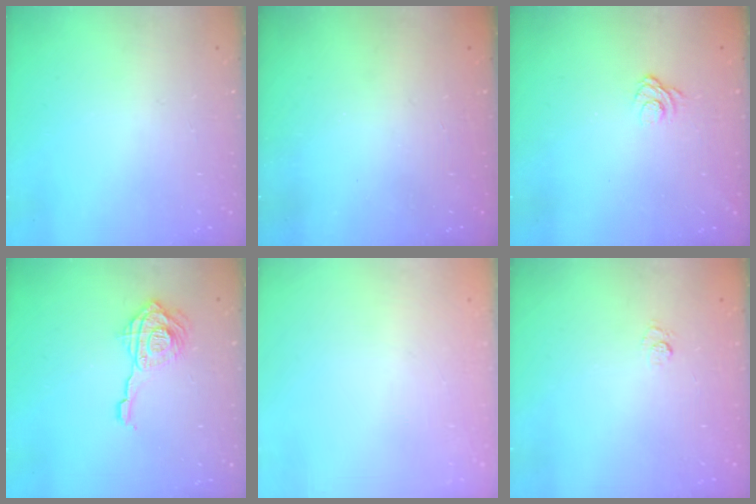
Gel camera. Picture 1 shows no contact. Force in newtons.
{"total": 2.4, "press": 2.3, "slide": 0.8}
{"total": 5.1, "press": 4.9, "slide": 1.3}
{"total": 12.8, "press": 12.7, "slide": 1.4}
{"total": 2.7, "press": 2.6, "slide": 0.8}
{"total": 5.6, "press": 5.4, "slide": 1.4}